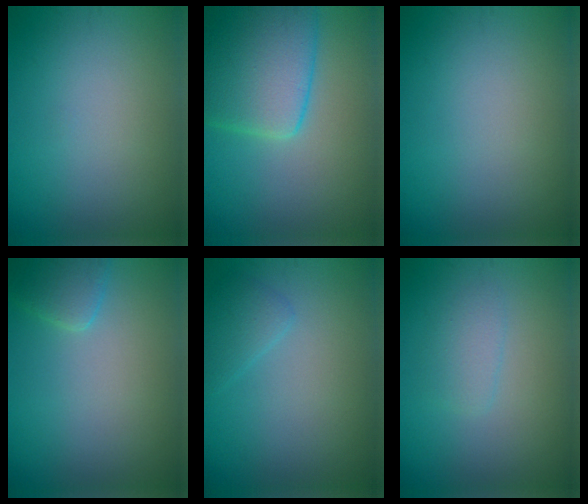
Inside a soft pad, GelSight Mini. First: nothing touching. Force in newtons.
{"total": 8.8, "press": 8.7, "slide": 0.4}
{"total": 0.0}
{"total": 1.9, "press": 1.9, "slide": 0.1}
{"total": 1.6, "press": 1.6, "slide": 0.1}
{"total": 1.6, "press": 1.6, "slide": 0.1}